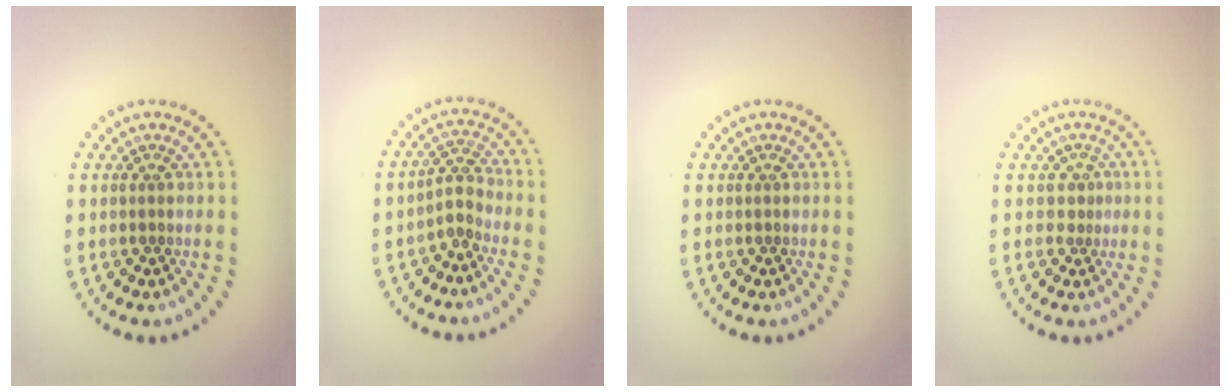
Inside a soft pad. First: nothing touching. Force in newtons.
{"total": 2.1, "press": 1.5, "slide": 1.4}
{"total": 0.0}
{"total": 1.2, "press": 0.7, "slide": 1.0}